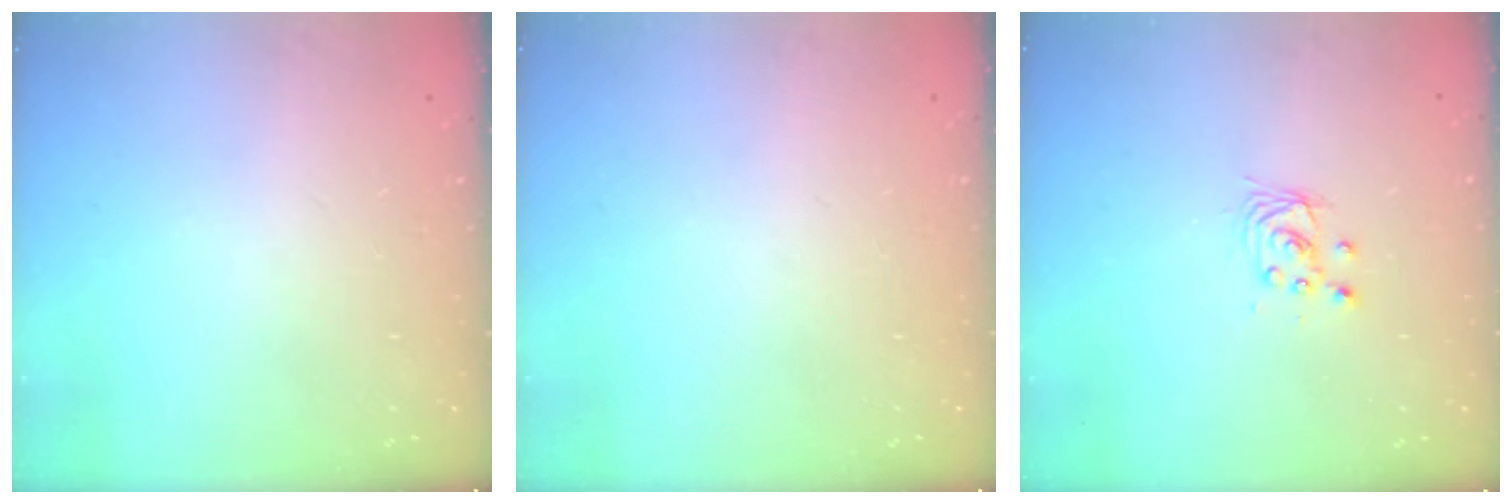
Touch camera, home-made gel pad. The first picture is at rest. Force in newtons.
{"total": 0.0}
{"total": 2.9, "press": 2.9, "slide": 0.2}